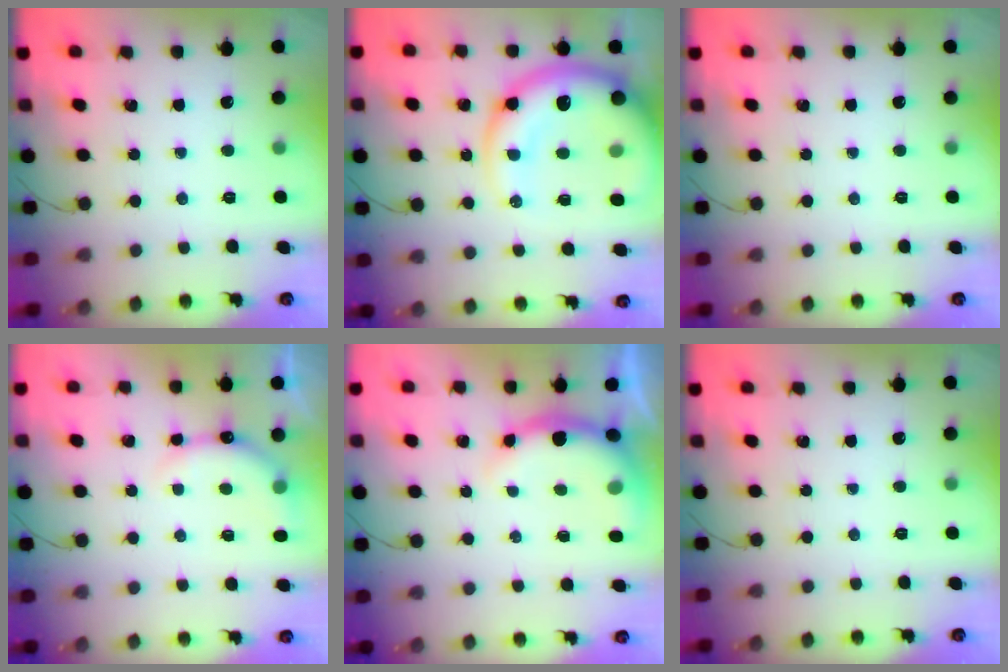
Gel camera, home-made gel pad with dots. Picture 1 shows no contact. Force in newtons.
{"total": 19.8, "press": 19.1, "slide": 5.0}
{"total": 0.0}
{"total": 7.8, "press": 7.8, "slide": 0.2}
{"total": 7.3, "press": 7.3, "slide": 1.2}
{"total": 0.0}